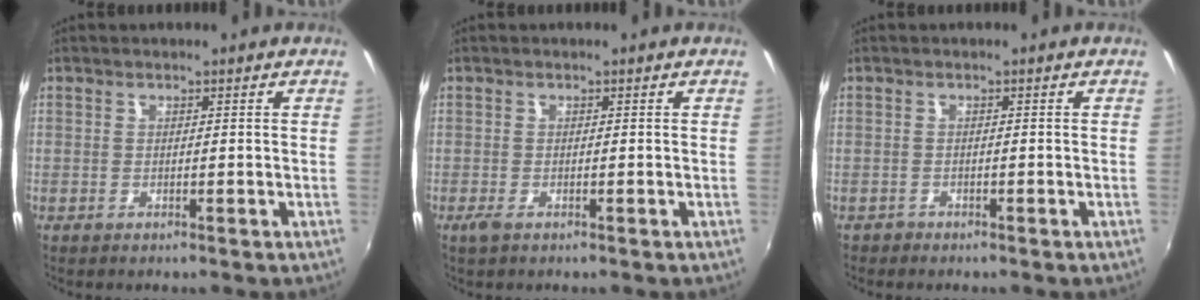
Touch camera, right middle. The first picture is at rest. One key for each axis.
{"total": 1.5, "fx": -0.9, "fy": 0.5, "fz": 1.1, "tx": -0.022, "ty": -0.006, "tz": -0.016}
{"total": 1.1, "fx": -0.9, "fy": 0.6, "fz": -0.1, "tx": -0.002, "ty": -0.002, "tz": -0.017}